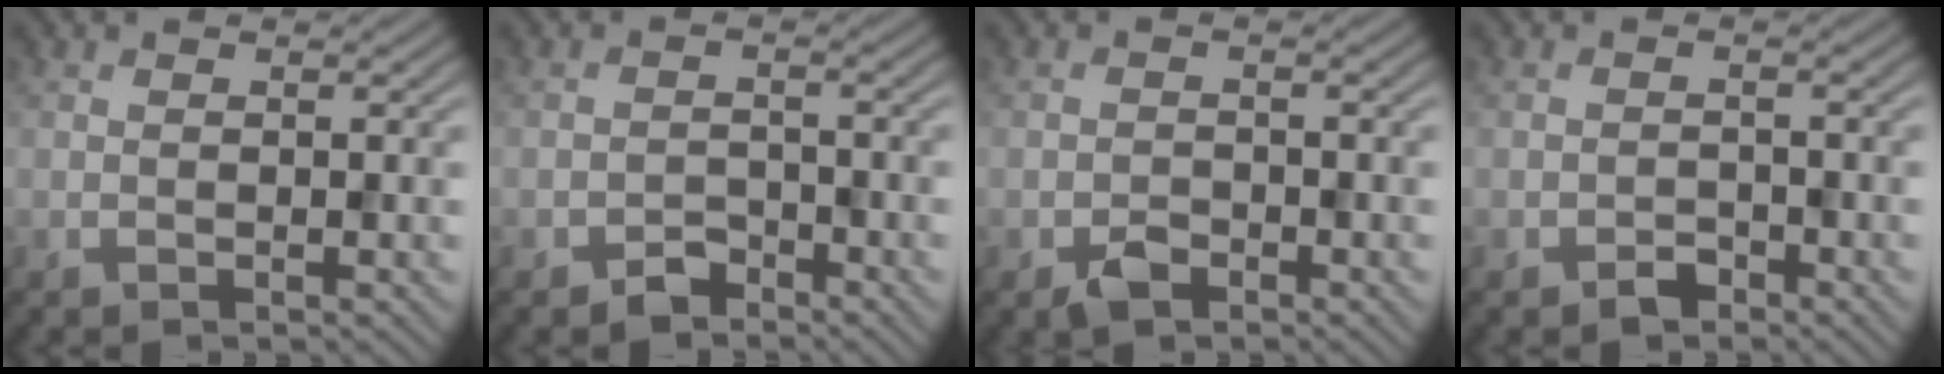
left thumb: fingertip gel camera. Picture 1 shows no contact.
{"total": 2.2, "force": [-1.8, 1.2, 0.6], "torque": [-0.005, 0.004, -0.037]}
{"total": 2.1, "force": [-1.4, 1.2, 1.0], "torque": [-0.016, -0.001, -0.029]}
{"total": 1.7, "force": [-1.3, 0.9, 0.6], "torque": [-0.007, 0.001, -0.026]}